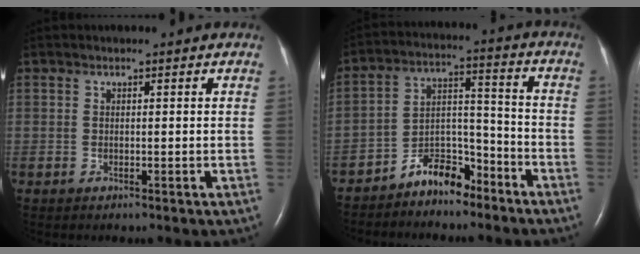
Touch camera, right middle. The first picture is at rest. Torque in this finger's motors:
{"motor_torque": [0.82, -0.66, 0.06, 0.02]}